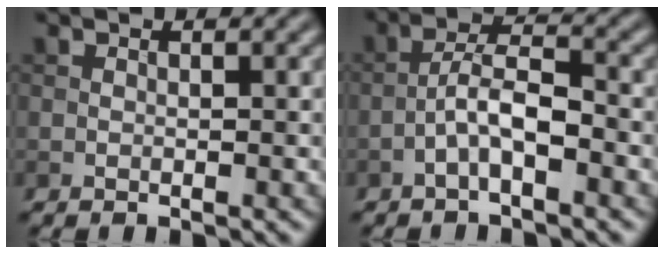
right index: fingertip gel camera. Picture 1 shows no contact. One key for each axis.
{"total": 3.9, "fx": -1.7, "fy": 1.1, "fz": 3.3, "tx": -0.059, "ty": 0.015, "tz": -0.038}